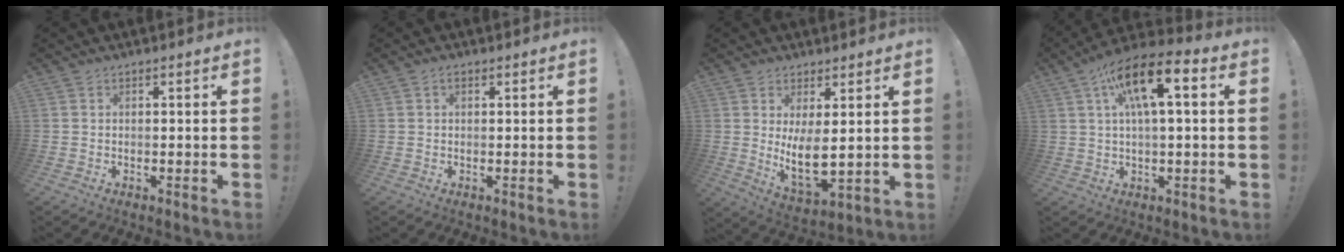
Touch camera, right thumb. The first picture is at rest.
{"total": 1.2, "force": [0.5, 0.8, 0.7], "torque": [-0.006, 0.000, 0.008]}
{"total": 9.8, "force": [2.7, 4.2, 8.5], "torque": [-0.140, -0.040, 0.055]}
{"total": 13.8, "force": [4.1, 4.9, 12.2], "torque": [-0.198, -0.004, 0.067]}